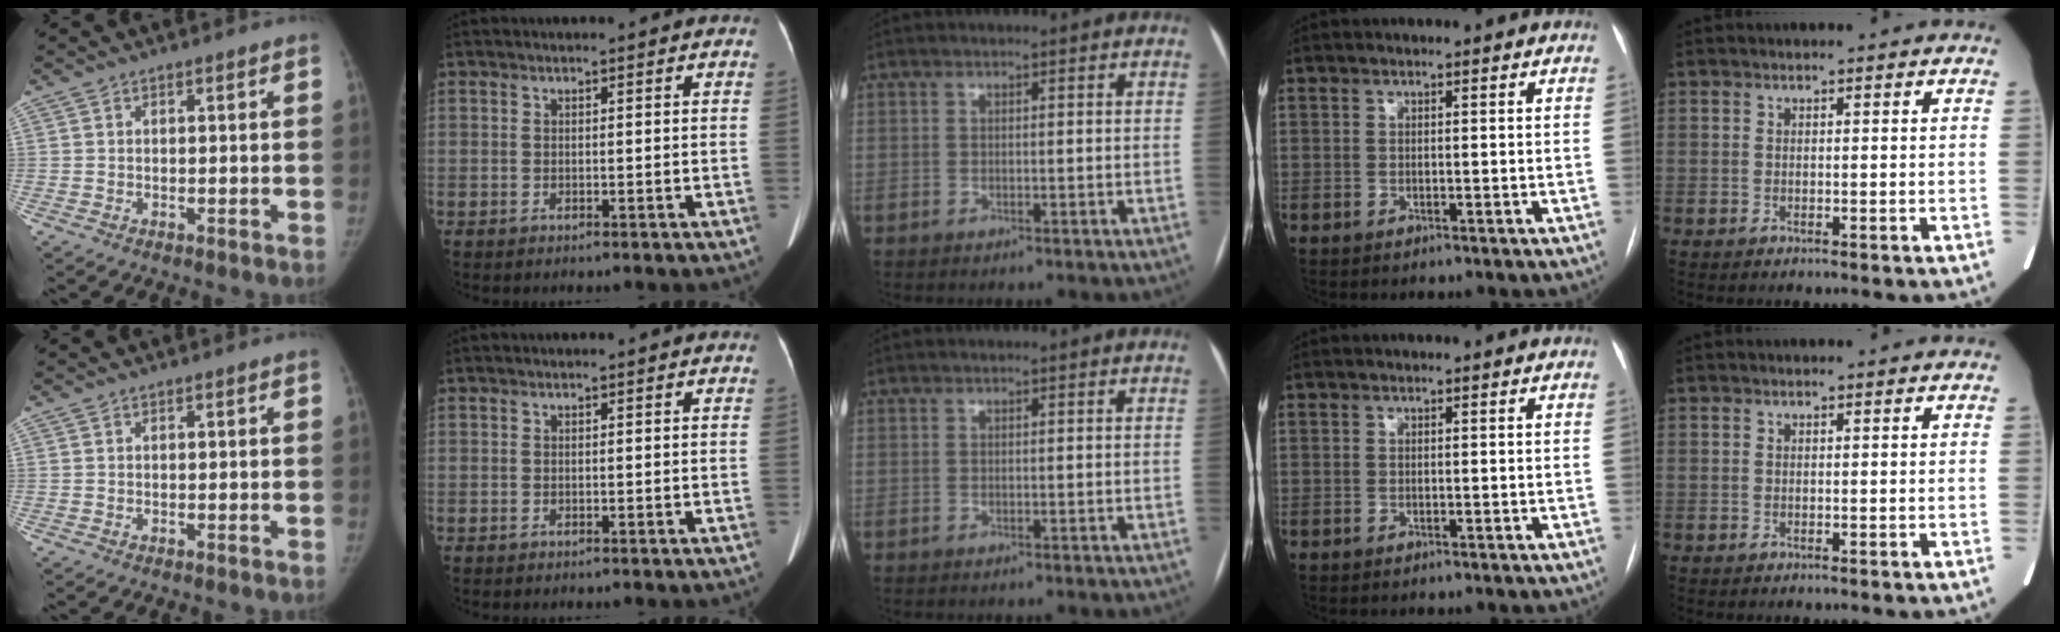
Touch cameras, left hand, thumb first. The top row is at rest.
{}